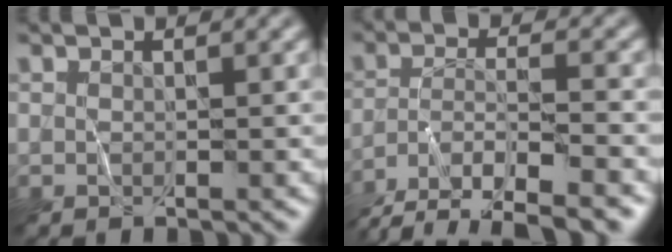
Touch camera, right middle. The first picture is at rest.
{"total": 7.9, "force": [-6.3, 2.2, 4.4], "torque": [-0.070, -0.016, -0.106]}